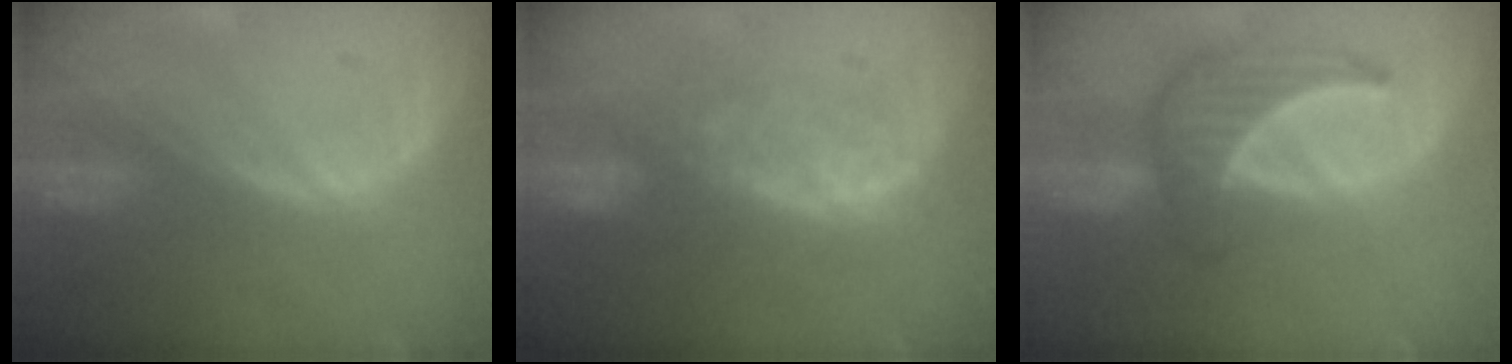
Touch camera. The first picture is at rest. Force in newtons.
{"total": 7.9, "press": 7.4, "slide": 2.8}
{"total": 6.4, "press": 6.1, "slide": 1.9}